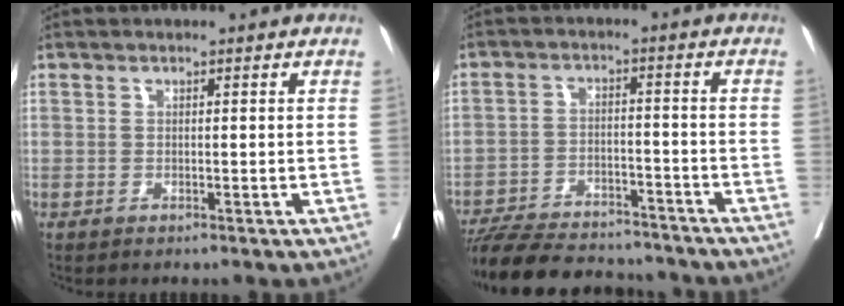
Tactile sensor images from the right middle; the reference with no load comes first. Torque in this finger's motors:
{"motor_torque": [1.08, -1.05, 0.12, 0.03]}